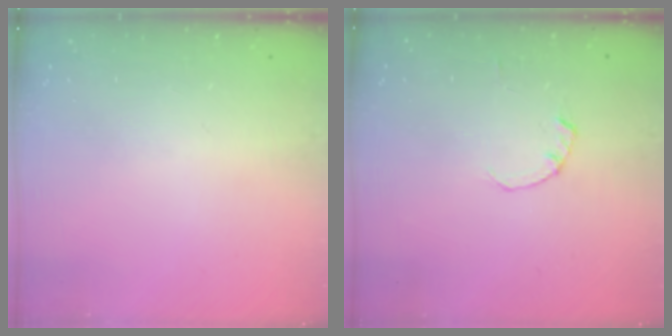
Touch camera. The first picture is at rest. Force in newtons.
{"total": 0.0}